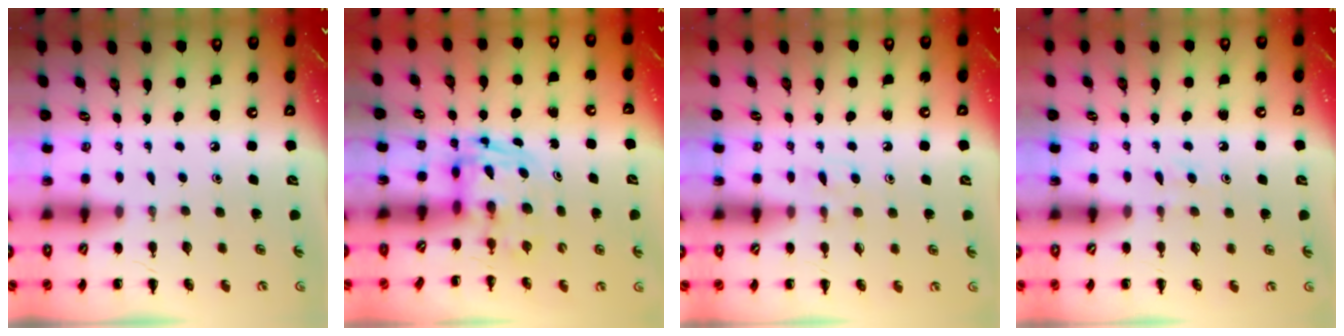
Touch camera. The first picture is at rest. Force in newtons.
{"total": 2.8, "press": 2.7, "slide": 0.5}
{"total": 4.2, "press": 3.9, "slide": 1.6}
{"total": 2.6, "press": 2.5, "slide": 0.9}